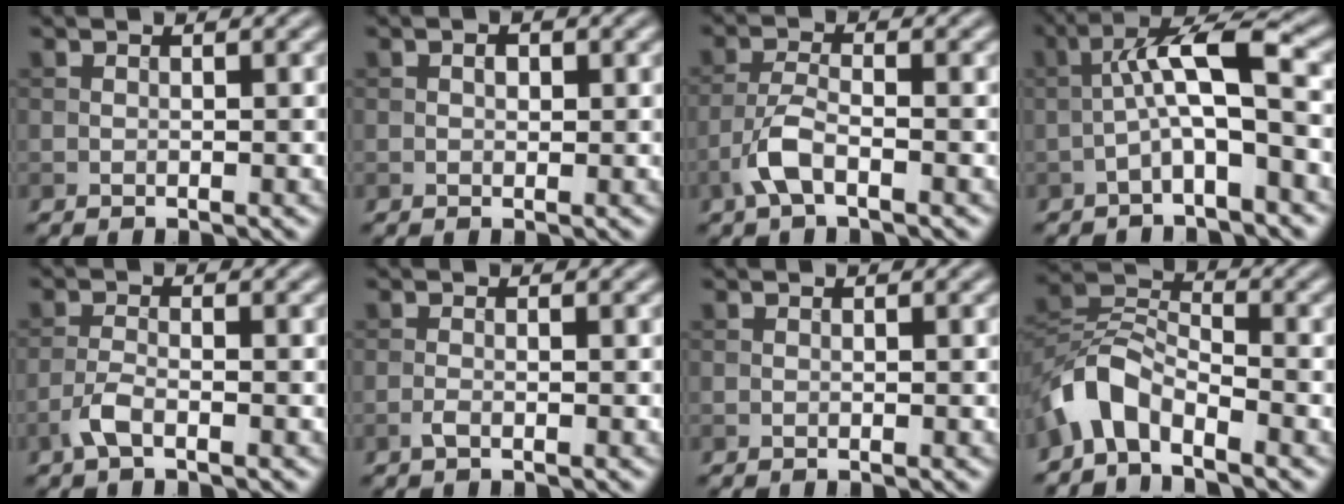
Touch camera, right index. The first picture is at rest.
{"total": 0.9, "force": [0.1, 0.6, 0.6], "torque": [-0.009, 0.000, 0.000]}
{"total": 3.3, "force": [-1.8, 1.1, 2.5], "torque": [-0.060, 0.004, -0.044]}
{"total": 5.4, "force": [-1.2, 1.0, 5.1], "torque": [-0.094, 0.025, -0.027]}
{"total": 2.2, "force": [-1.3, 0.7, 1.6], "torque": [-0.039, 0.001, -0.032]}
{"total": 0.9, "force": [-0.6, 0.2, 0.7], "torque": [-0.016, 0.001, -0.012]}
{"total": 0.0}
{"total": 4.5, "force": [-3.3, 1.9, 2.3], "torque": [-0.041, 0.009, -0.077]}